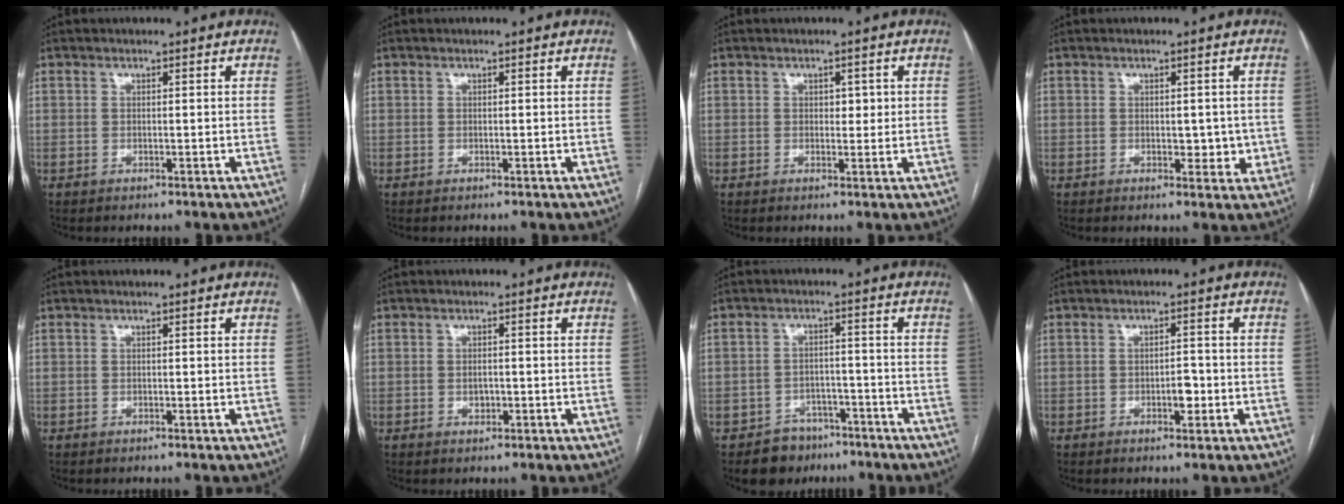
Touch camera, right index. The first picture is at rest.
{"total": 0.0}
{"total": 1.7, "force": [0.4, 1.2, 1.1], "torque": [-0.009, 0.001, 0.005]}
{"total": 3.8, "force": [-0.2, 2.1, 3.1], "torque": [-0.035, 0.002, 0.003]}
{"total": 0.0}
{"total": 1.4, "force": [-0.4, 0.9, 1.1], "torque": [-0.019, 0.001, -0.003]}
{"total": 5.5, "force": [-3.9, 3.9, 0.2], "torque": [0.007, 0.013, -0.056]}
{"total": 2.6, "force": [-0.9, 1.0, 2.2], "torque": [-0.034, 0.002, -0.010]}